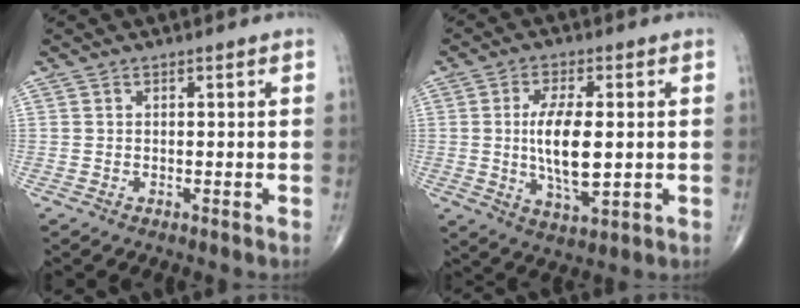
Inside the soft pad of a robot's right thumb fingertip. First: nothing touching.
{"total": 10.9, "force": [0.2, 4.4, 10.0], "torque": [-0.176, -0.013, 0.006]}